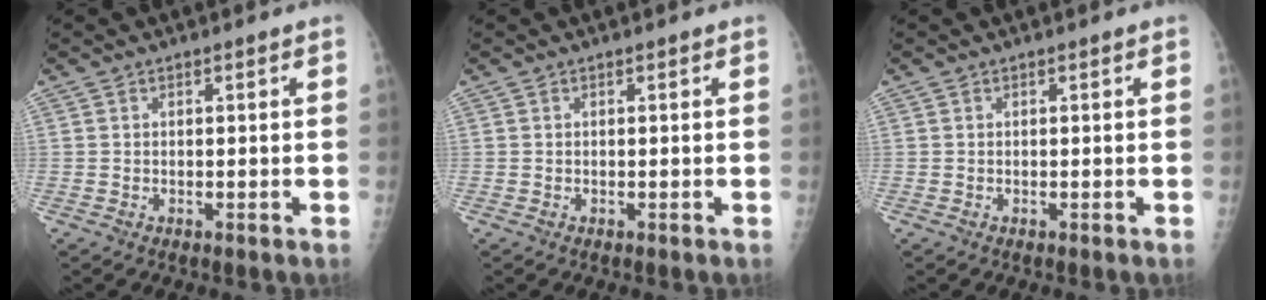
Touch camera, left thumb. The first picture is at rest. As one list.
[{"total": 0.0}, {"total": 0.0}]